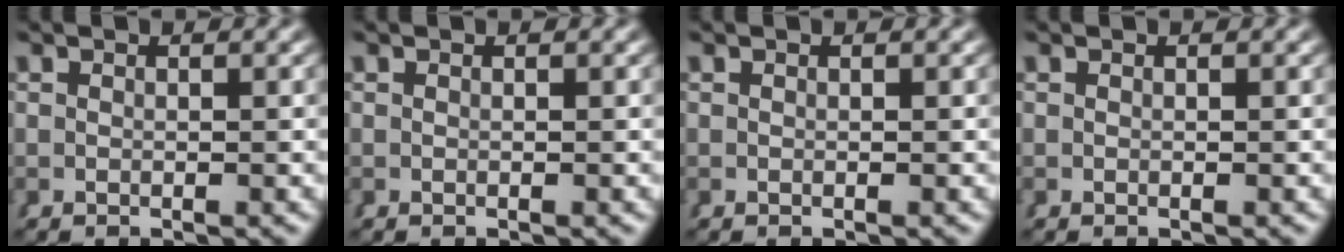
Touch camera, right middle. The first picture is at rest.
{"total": 0.0}
{"total": 0.0}
{"total": 0.0}